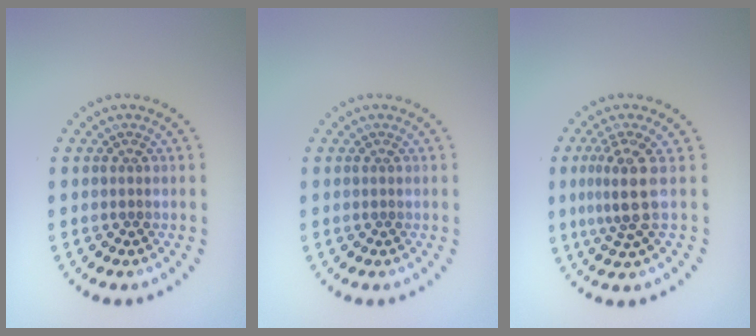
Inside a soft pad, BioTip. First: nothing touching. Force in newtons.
{"total": 0.0}
{"total": 3.2, "press": 2.4, "slide": 2.1}